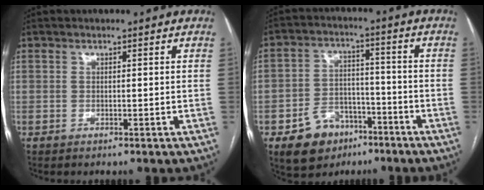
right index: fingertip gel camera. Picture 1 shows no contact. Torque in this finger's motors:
{"motor_torque": [-0.73, -0.68, -0.71, -0.21]}